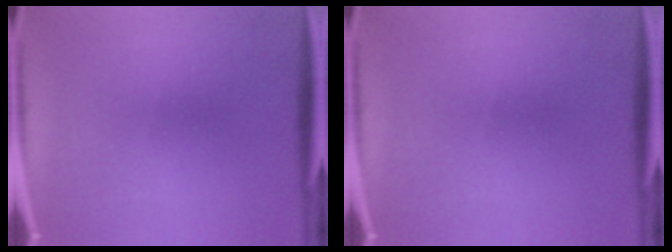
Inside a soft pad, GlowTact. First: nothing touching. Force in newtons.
{"total": 0.0}